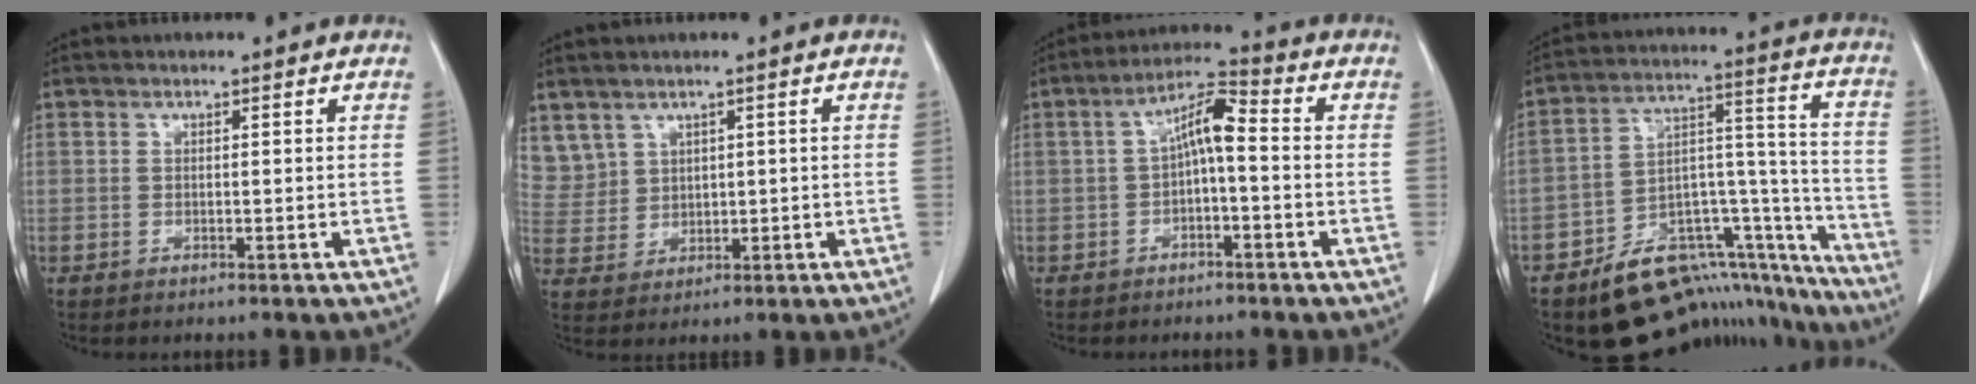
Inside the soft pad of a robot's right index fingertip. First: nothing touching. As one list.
[{"total": 6.4, "force": [3.9, 5.0, 0.7], "torque": [-0.026, 0.016, 0.097]}, {"total": 6.4, "force": [-0.2, 1.7, 6.1], "torque": [-0.112, 0.028, -0.007]}, {"total": 21.6, "force": [-16.6, 9.7, 9.7], "torque": [-0.081, 0.077, -0.231]}]